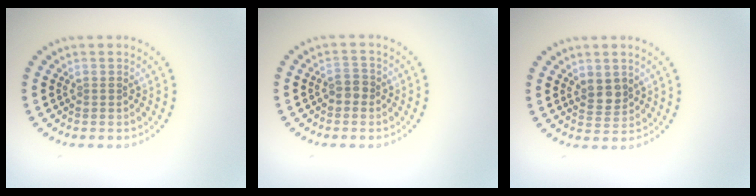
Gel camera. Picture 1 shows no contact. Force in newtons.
{"total": 1.4, "press": 1.4, "slide": 0.4}
{"total": 2.0, "press": 1.8, "slide": 0.9}